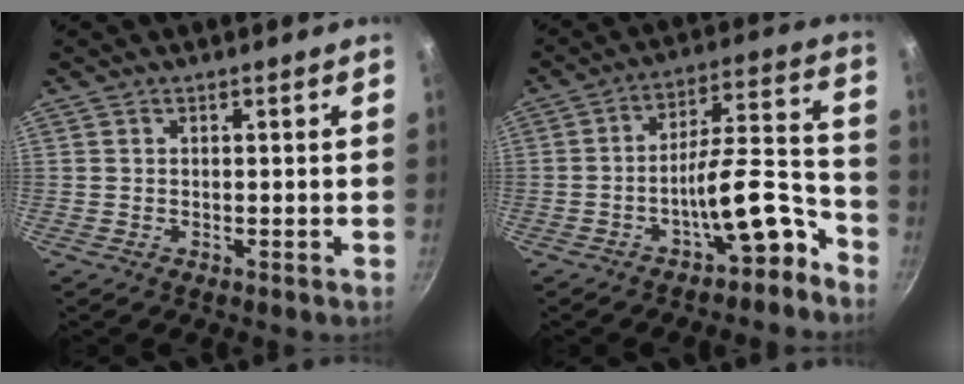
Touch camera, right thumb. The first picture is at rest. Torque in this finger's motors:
{"motor_torque": [3.47, 1.53, 1.59, -1.18, 0.64]}